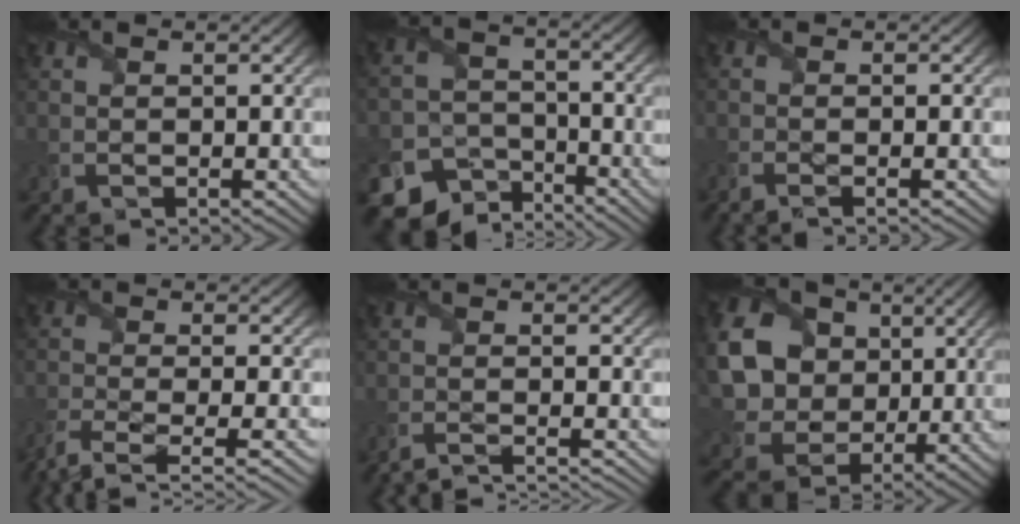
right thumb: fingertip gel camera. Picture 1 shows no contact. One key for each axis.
{"total": 10.9, "fx": -8.5, "fy": 6.3, "fz": 2.4, "tx": -0.069, "ty": -0.037, "tz": -0.131}
{"total": 2.1, "fx": -1.4, "fy": -0.3, "fz": 1.6, "tx": -0.032, "ty": -0.004, "tz": -0.030}
{"total": 6.1, "fx": -4.7, "fy": 0.8, "fz": 3.8, "tx": -0.079, "ty": -0.014, "tz": -0.092}
{"total": 4.6, "fx": -4.3, "fy": -0.4, "fz": 1.6, "tx": -0.023, "ty": -0.001, "tz": -0.085}
{"total": 15.6, "fx": 3.0, "fy": 13.4, "fz": 7.4, "tx": -0.268, "ty": 0.025, "tz": 0.073}